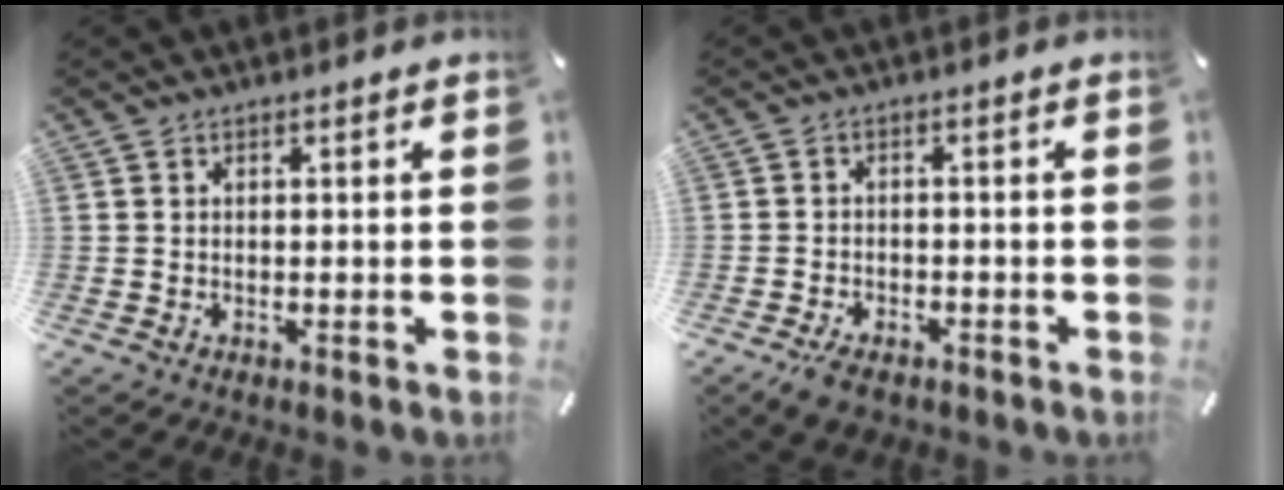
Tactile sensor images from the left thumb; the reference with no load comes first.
{"total": 3.9, "force": [-2.9, 1.9, 1.8], "torque": [-0.040, 0.014, -0.057]}